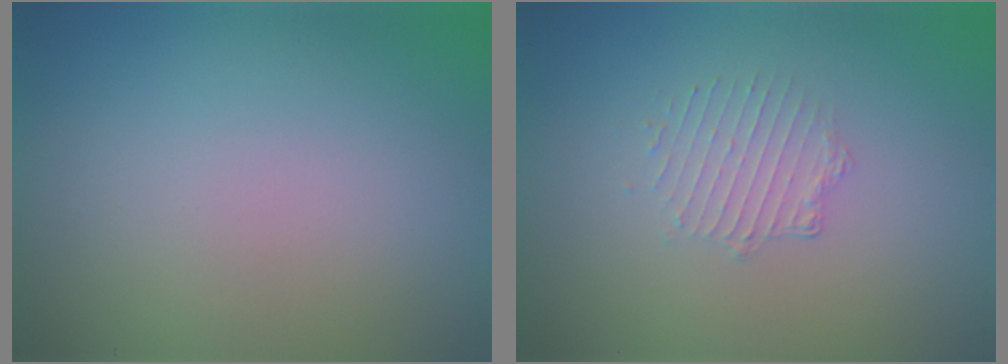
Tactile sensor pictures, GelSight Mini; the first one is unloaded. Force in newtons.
{"total": 1.6, "press": 0.9, "slide": 1.3}